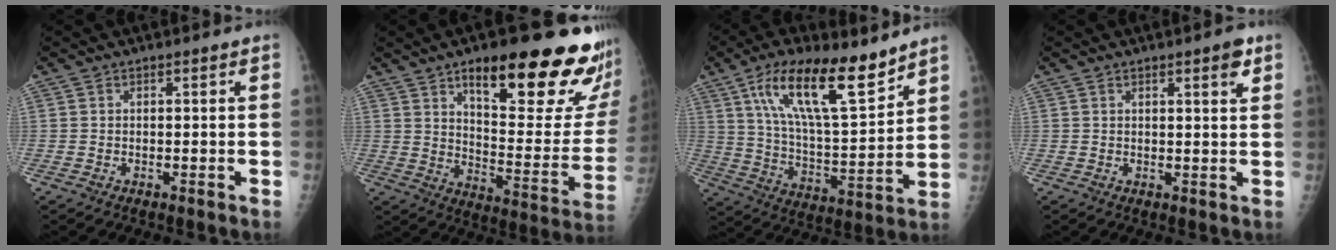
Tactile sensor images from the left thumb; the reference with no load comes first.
{"total": 27.4, "force": [16.1, 7.6, 20.8], "torque": [-0.231, -0.074, 0.234]}
{"total": 19.1, "force": [11.7, 6.0, 13.8], "torque": [-0.211, -0.061, 0.213]}
{"total": 3.3, "force": [1.9, 0.6, 2.6], "torque": [-0.030, -0.010, 0.025]}